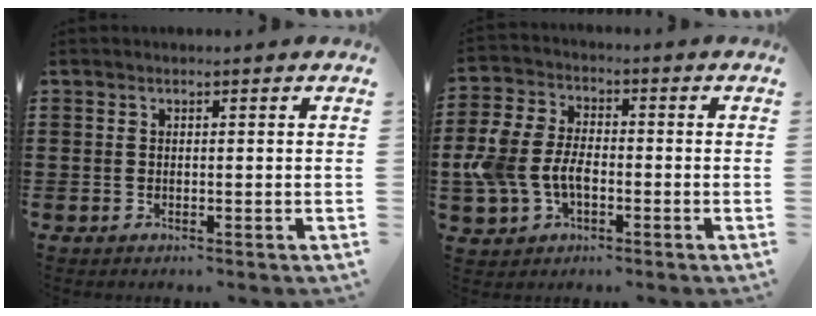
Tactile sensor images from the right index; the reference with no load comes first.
{"total": 7.2, "force": [-2.0, 4.8, 4.9], "torque": [-0.139, -0.001, -0.047]}